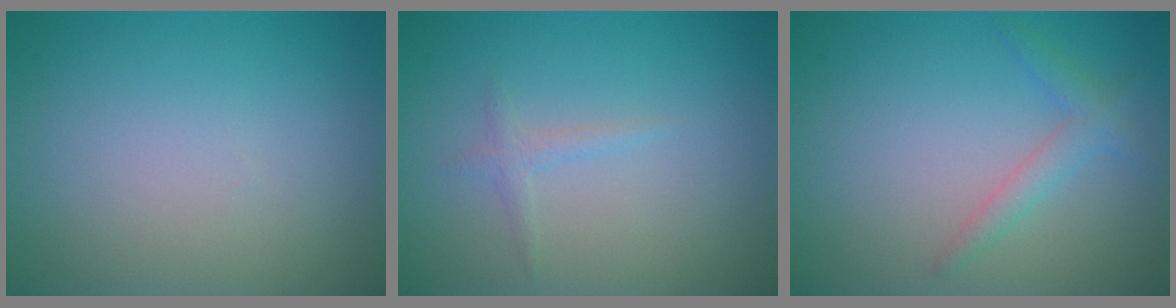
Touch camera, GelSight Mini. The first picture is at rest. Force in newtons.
{"total": 1.0, "press": 1.0, "slide": 0.1}
{"total": 1.9, "press": 1.9, "slide": 0.0}